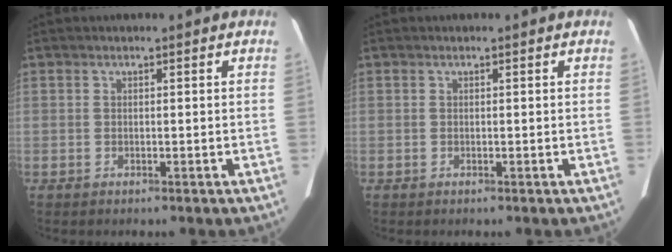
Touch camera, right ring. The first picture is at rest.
{"total": 0.0}